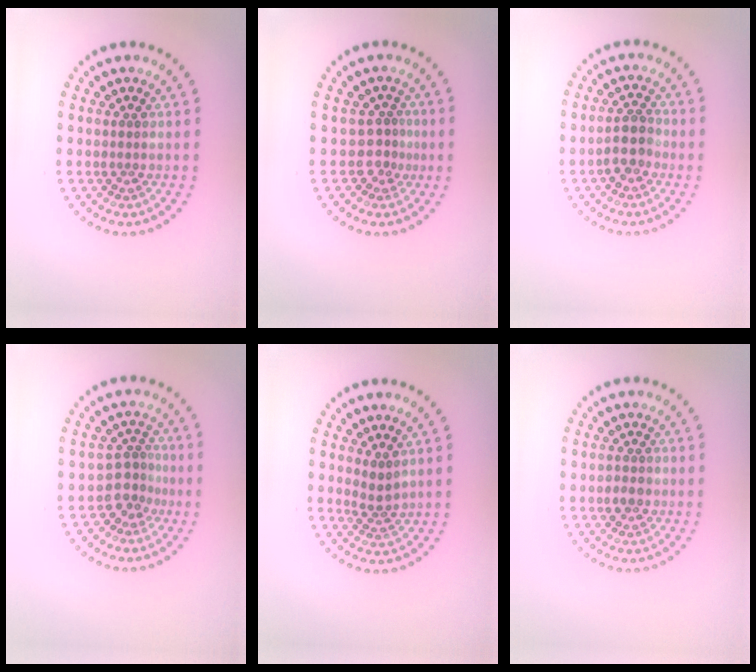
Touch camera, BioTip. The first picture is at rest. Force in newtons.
{"total": 1.9, "press": 1.1, "slide": 1.5}
{"total": 2.4, "press": 2.2, "slide": 1.0}
{"total": 2.4, "press": 1.8, "slide": 1.6}
{"total": 1.9, "press": 1.3, "slide": 1.3}
{"total": 1.5, "press": 1.4, "slide": 0.5}